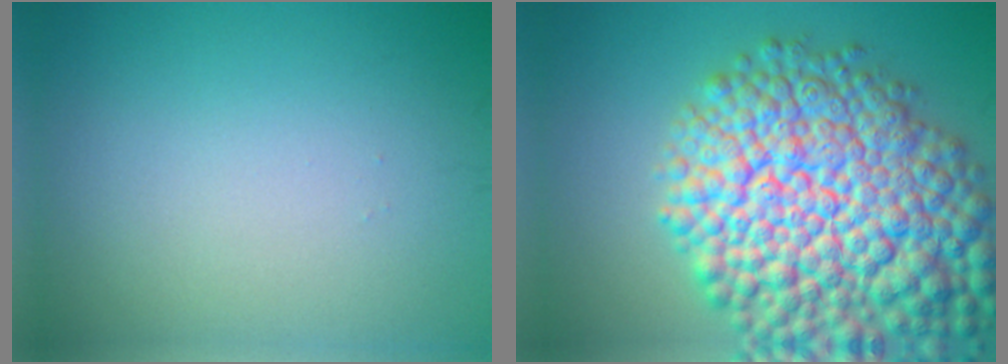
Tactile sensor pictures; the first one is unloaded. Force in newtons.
{"total": 15.2, "press": 15.2, "slide": 0.6}